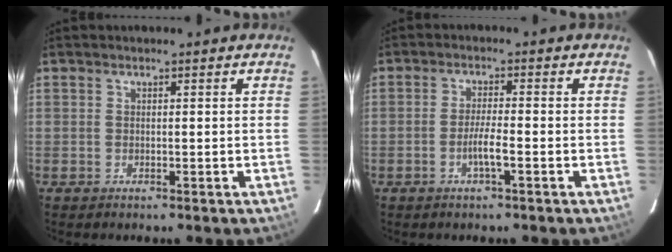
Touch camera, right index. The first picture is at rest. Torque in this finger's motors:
{"motor_torque": [0.85, -0.34, 0.43, 0.11]}